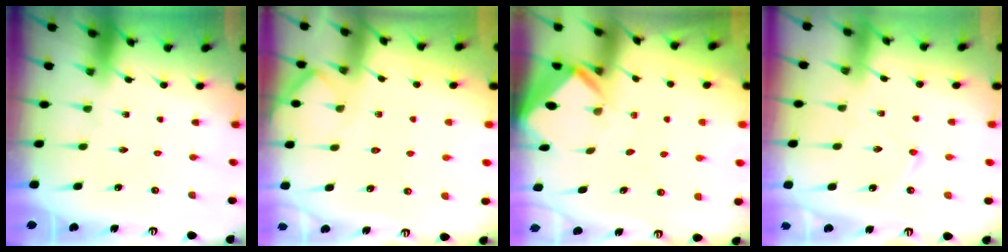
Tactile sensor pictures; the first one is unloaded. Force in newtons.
{"total": 4.9, "press": 4.9, "slide": 0.6}
{"total": 3.0, "press": 3.0, "slide": 0.2}
{"total": 2.9, "press": 2.9, "slide": 0.3}